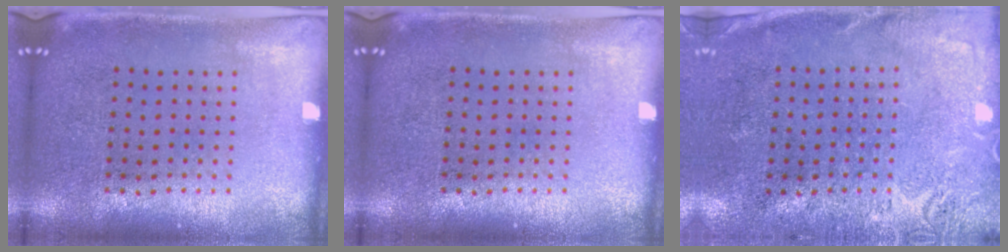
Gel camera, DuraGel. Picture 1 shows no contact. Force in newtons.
{"total": 0.0}
{"total": 2.7, "press": 2.3, "slide": 1.5}